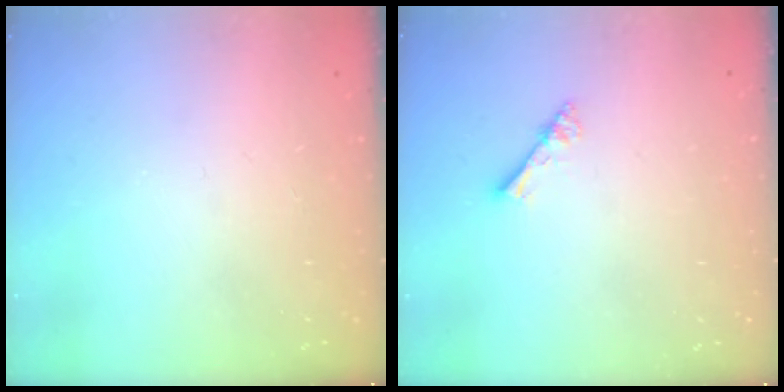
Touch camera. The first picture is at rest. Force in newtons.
{"total": 1.8, "press": 1.8, "slide": 0.1}